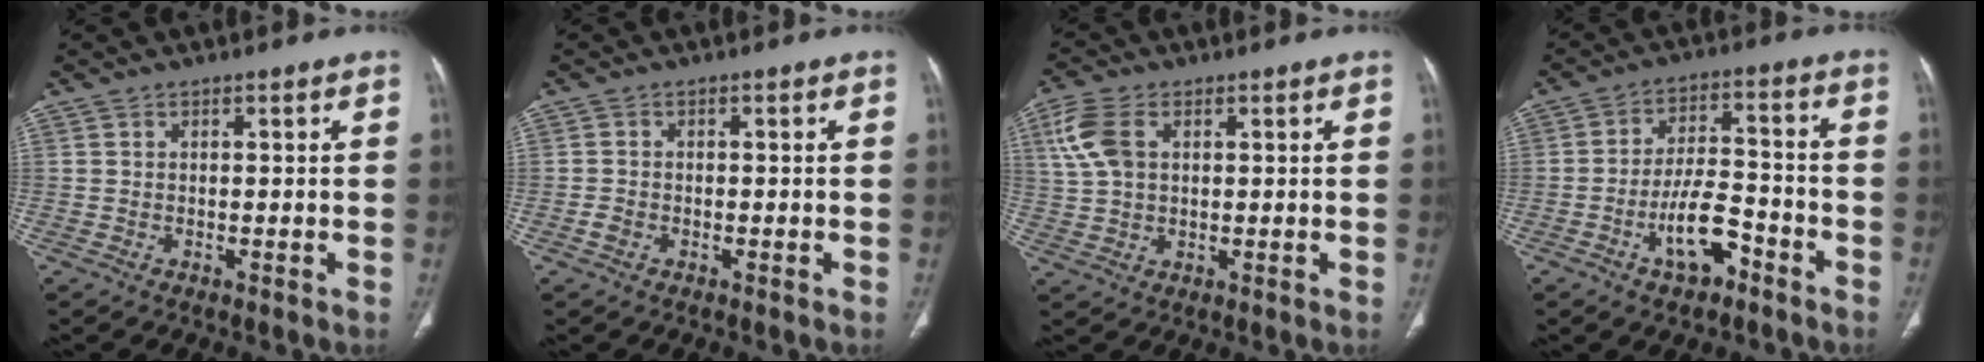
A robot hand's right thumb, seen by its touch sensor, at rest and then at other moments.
{"total": 1.4, "force": [-0.8, 1.0, 0.6], "torque": [-0.016, 0.005, -0.017]}
{"total": 8.1, "force": [2.5, 5.1, 5.7], "torque": [-0.131, 0.007, 0.052]}
{"total": 9.4, "force": [-5.0, 4.2, 6.8], "torque": [-0.112, 0.038, -0.086]}